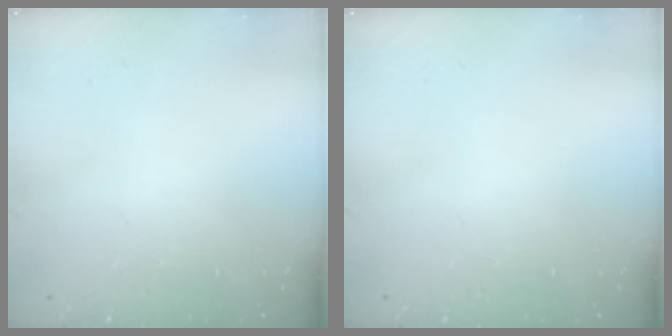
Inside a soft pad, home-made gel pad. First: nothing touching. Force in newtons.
{"total": 0.0}